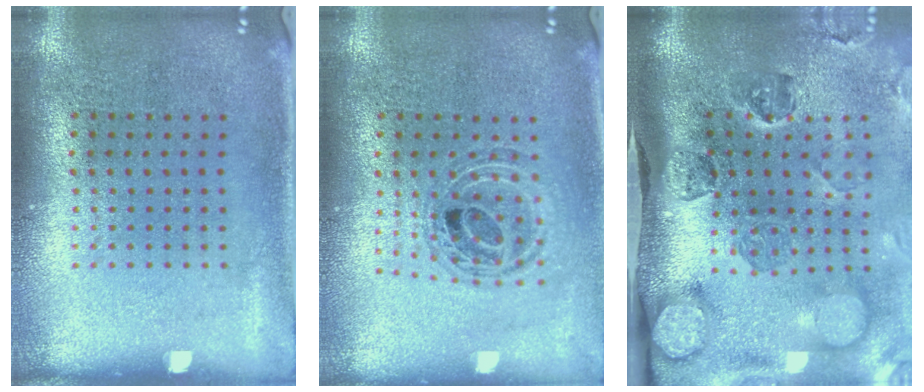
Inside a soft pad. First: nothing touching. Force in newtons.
{"total": 0.9, "press": 0.9, "slide": 0.2}
{"total": 4.1, "press": 3.1, "slide": 2.6}